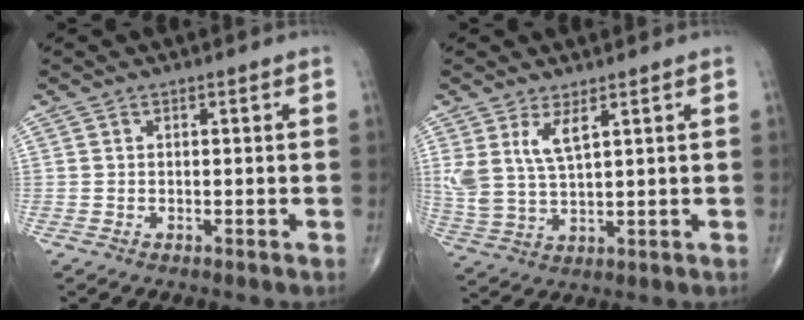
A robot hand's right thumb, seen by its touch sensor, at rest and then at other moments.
{"total": 7.0, "force": [3.3, 2.6, 5.6], "torque": [-0.124, -0.016, 0.076]}